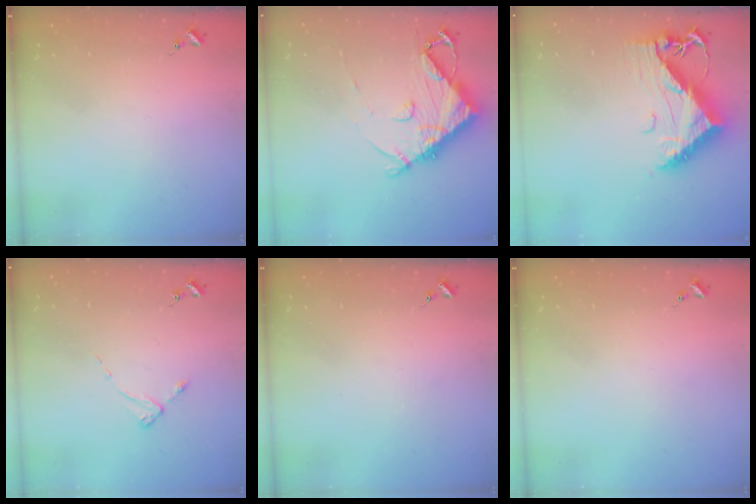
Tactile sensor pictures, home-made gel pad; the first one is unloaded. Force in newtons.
{"total": 11.0, "press": 10.9, "slide": 1.4}
{"total": 14.0, "press": 14.0, "slide": 1.3}
{"total": 2.2, "press": 2.2, "slide": 0.4}
{"total": 0.0}
{"total": 0.0}